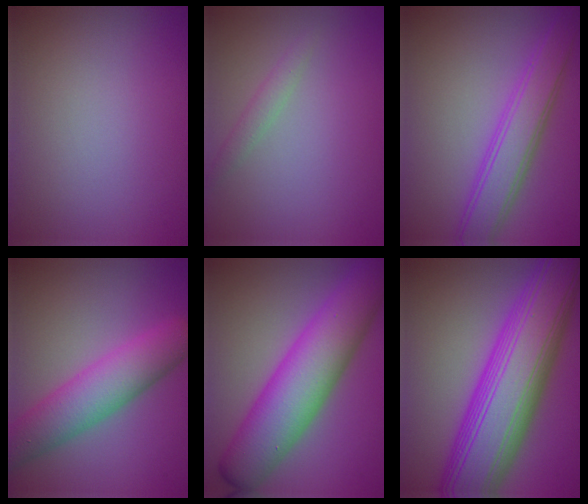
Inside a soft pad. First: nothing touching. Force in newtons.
{"total": 1.3, "press": 1.3, "slide": 0.1}
{"total": 4.4, "press": 4.4, "slide": 0.1}
{"total": 6.5, "press": 6.5, "slide": 0.1}
{"total": 10.1, "press": 10.1, "slide": 0.0}
{"total": 13.4, "press": 13.4, "slide": 0.2}